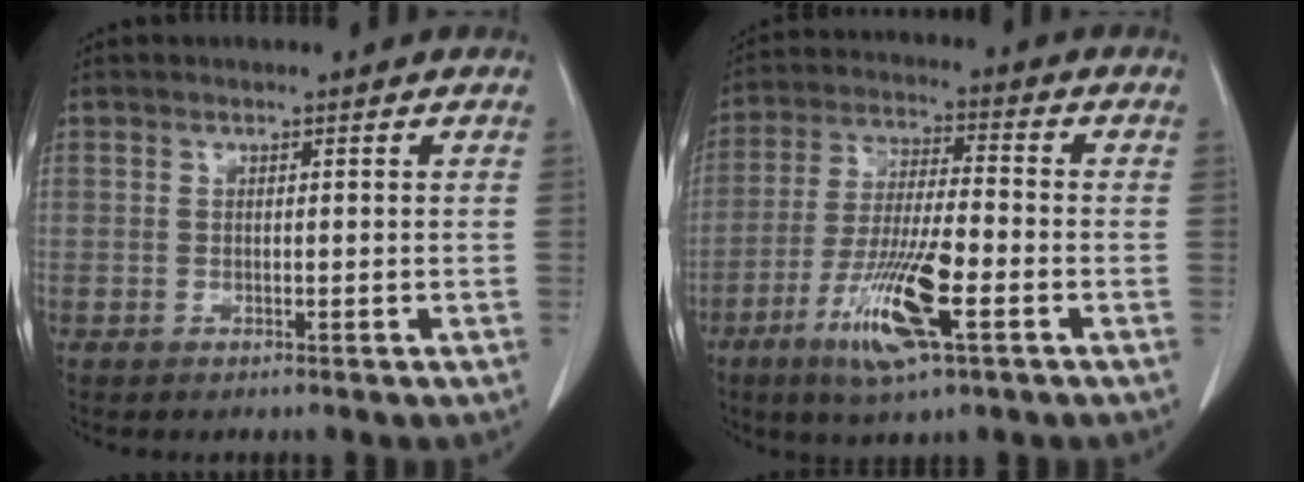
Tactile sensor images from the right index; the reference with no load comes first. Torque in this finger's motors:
{"motor_torque": [1.33, -0.81, 0.33, 0.21]}